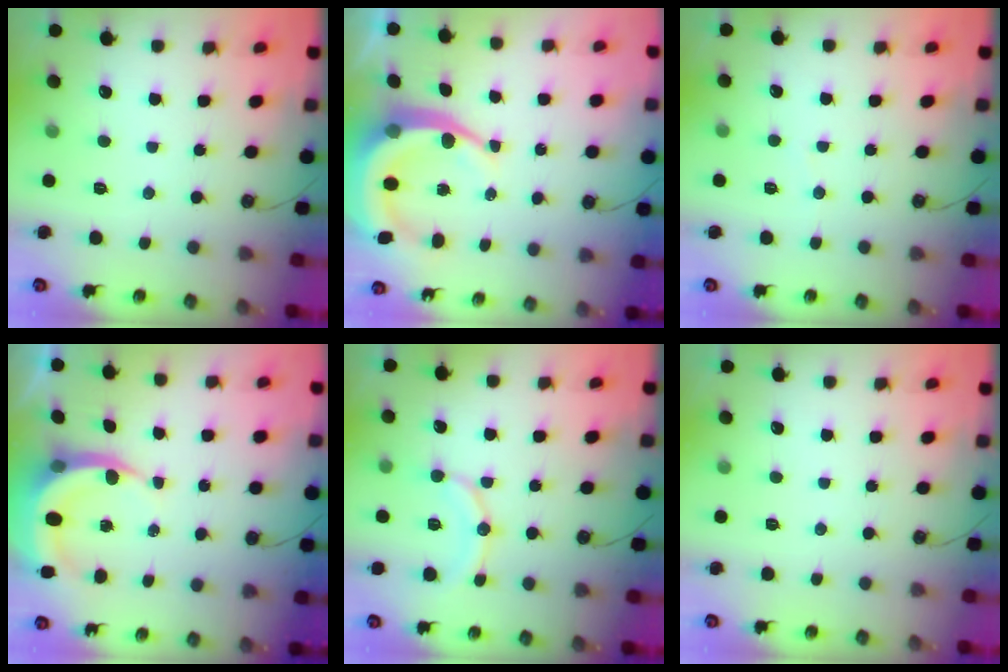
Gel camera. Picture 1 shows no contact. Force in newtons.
{"total": 11.6, "press": 11.4, "slide": 2.3}
{"total": 2.2, "press": 2.2, "slide": 0.2}
{"total": 6.5, "press": 6.5, "slide": 1.0}
{"total": 12.5, "press": 12.1, "slide": 3.3}
{"total": 0.0}